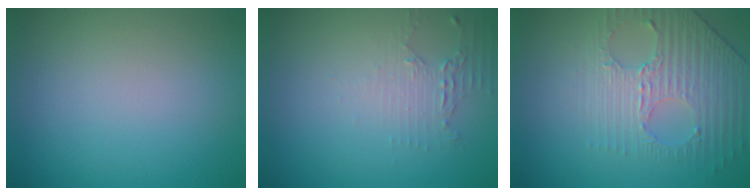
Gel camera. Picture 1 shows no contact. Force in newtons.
{"total": 1.9, "press": 1.3, "slide": 1.4}
{"total": 4.0, "press": 3.5, "slide": 1.9}